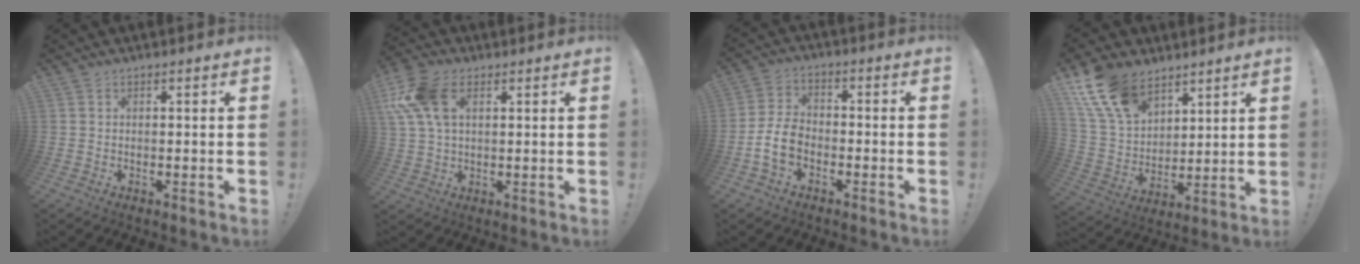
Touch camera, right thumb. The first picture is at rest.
{"total": 12.8, "force": [4.7, 7.5, 9.3], "torque": [-0.195, -0.001, 0.092]}
{"total": 8.5, "force": [-3.7, 5.4, 5.4], "torque": [-0.112, 0.014, -0.065]}
{"total": 16.2, "force": [10.6, 9.5, 7.9], "torque": [-0.158, -0.052, 0.205]}